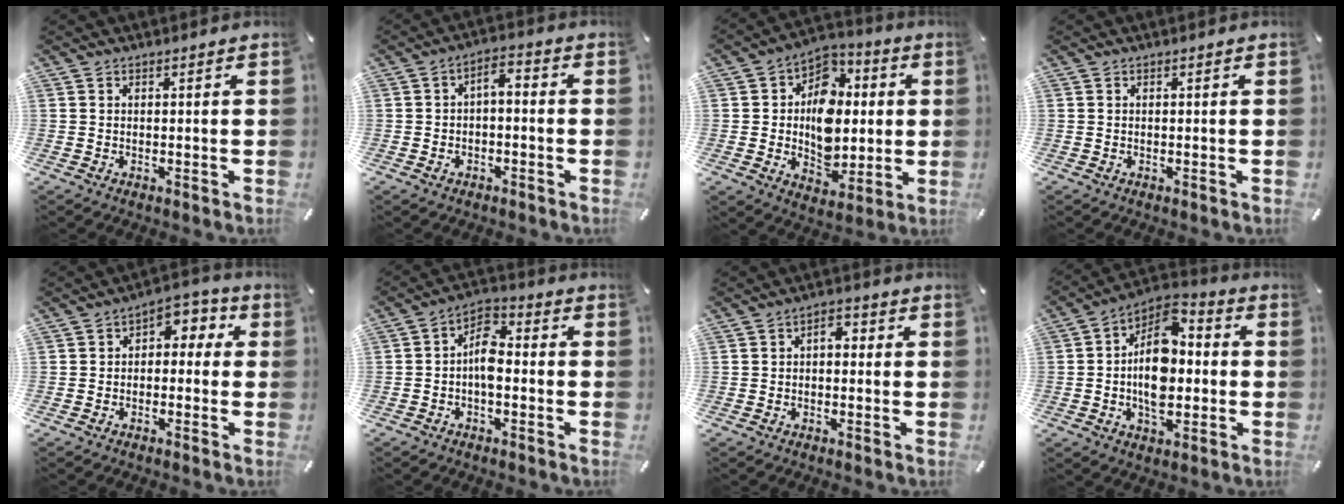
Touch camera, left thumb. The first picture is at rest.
{"total": 4.3, "force": [-2.1, 2.4, 2.9], "torque": [-0.042, 0.017, -0.042]}
{"total": 13.5, "force": [-0.7, 11.2, 7.6], "torque": [-0.112, 0.004, -0.007]}
{"total": 0.0}
{"total": 4.3, "force": [-0.8, 3.5, 2.4], "torque": [-0.030, 0.011, -0.023]}
{"total": 7.6, "force": [-2.1, 4.3, 5.9], "torque": [-0.112, 0.023, -0.037]}
{"total": 3.4, "force": [-0.9, 2.2, 2.4], "torque": [-0.039, 0.013, -0.022]}
{"total": 13.8, "force": [-1.2, 9.1, 10.3], "torque": [-0.196, -0.003, -0.022]}